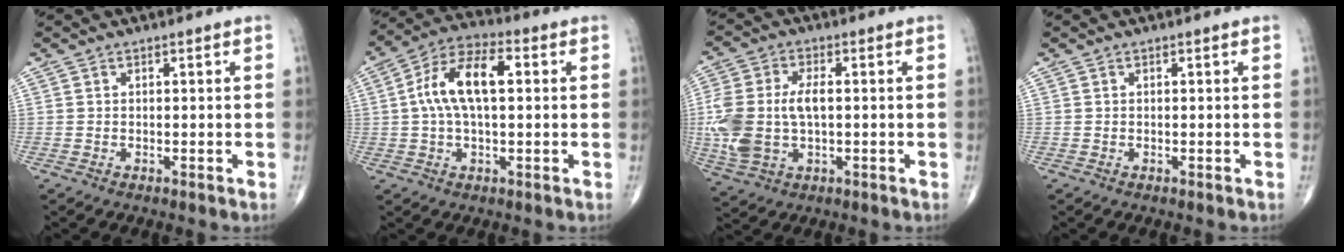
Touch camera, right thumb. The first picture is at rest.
{"total": 12.3, "force": [1.7, 5.9, 10.7], "torque": [-0.203, 0.030, 0.024]}
{"total": 13.1, "force": [-0.3, 7.5, 10.7], "torque": [-0.255, 0.007, 0.000]}
{"total": 0.0}